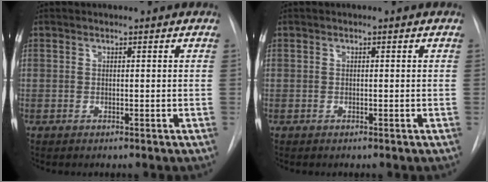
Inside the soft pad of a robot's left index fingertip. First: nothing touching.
{"total": 0.0}